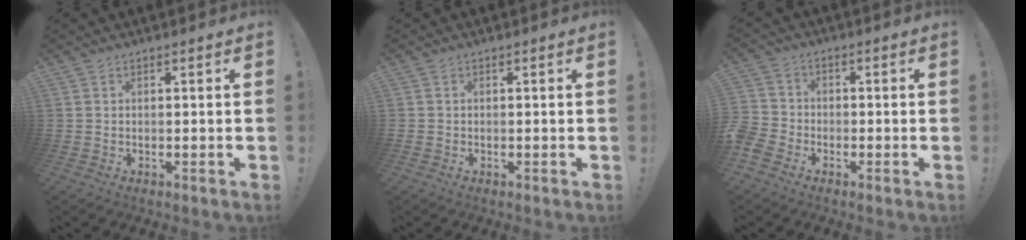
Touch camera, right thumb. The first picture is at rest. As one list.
[{"total": 0.6, "force": [-0.4, 0.4, -0.4], "torque": [0.003, 0.003, -0.006]}, {"total": 5.9, "force": [-3.7, 4.2, 1.8], "torque": [-0.053, 0.022, -0.069]}]